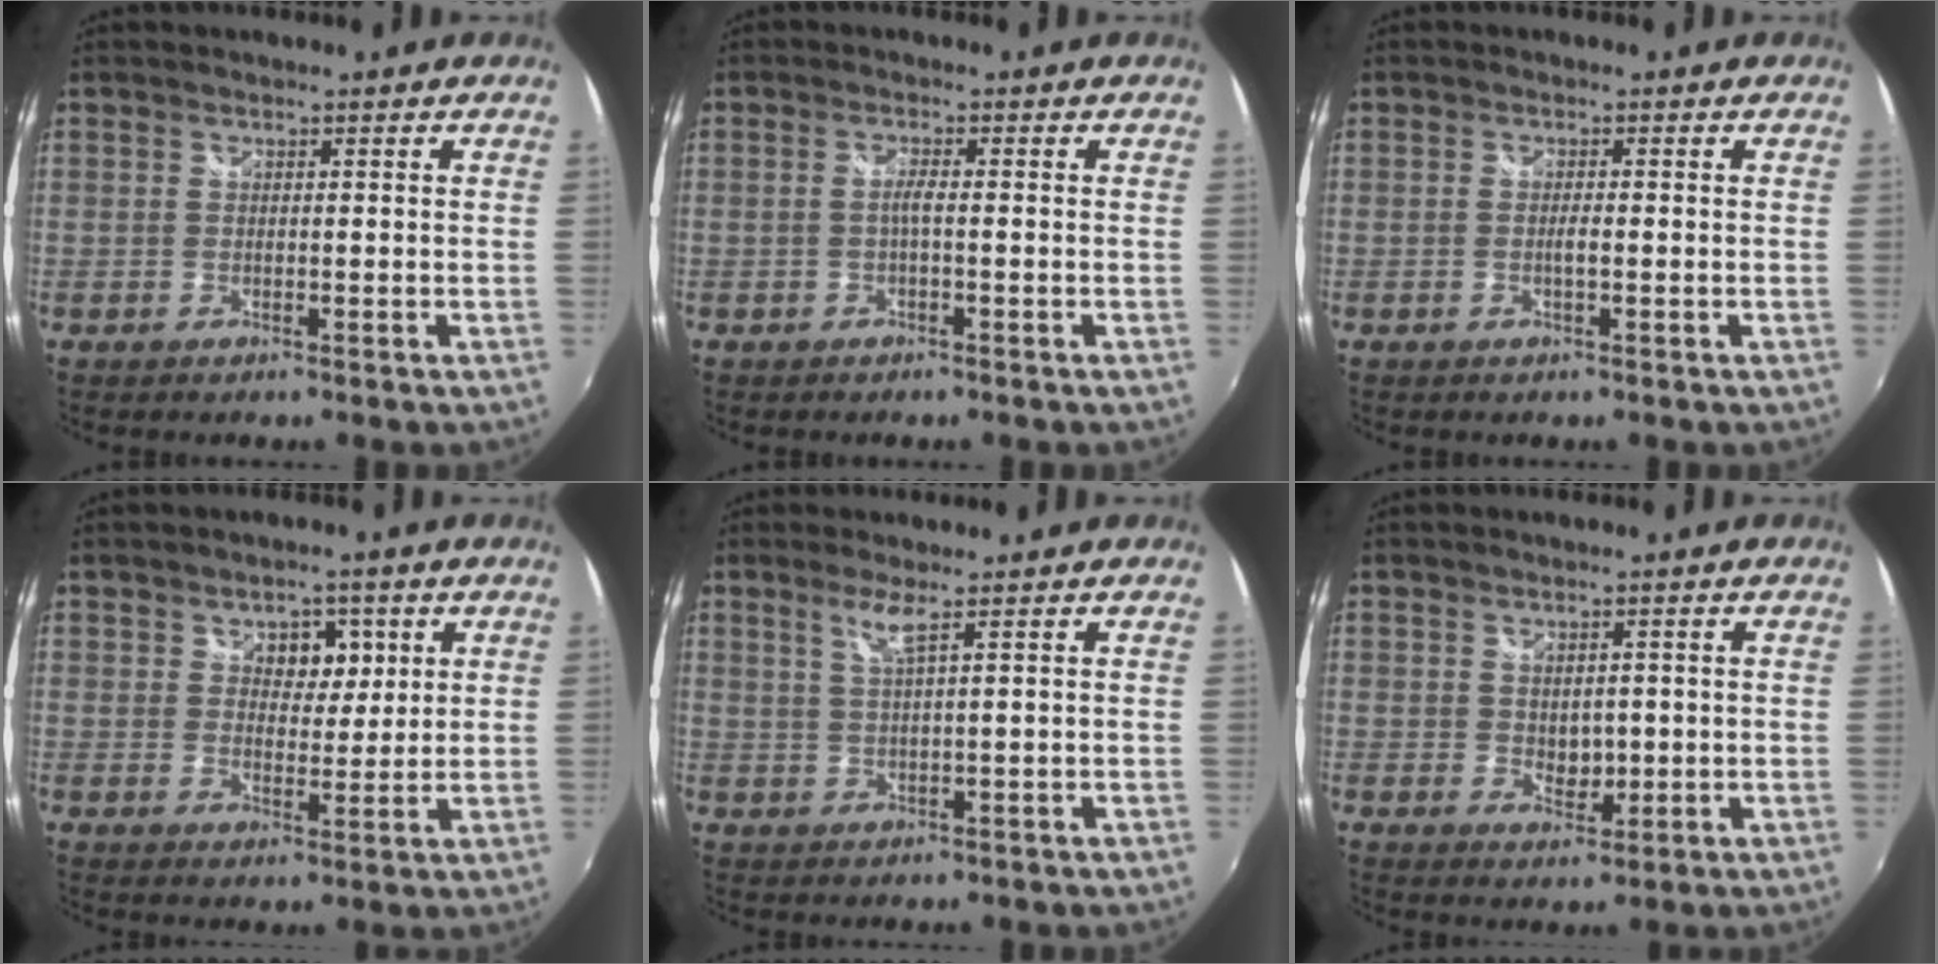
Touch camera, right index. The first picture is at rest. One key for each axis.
{"total": 1.4, "fx": -0.4, "fy": -0.2, "fz": 1.3, "tx": -0.023, "ty": 0.002, "tz": -0.011}
{"total": 1.2, "fx": -0.4, "fy": -0.1, "fz": 1.1, "tx": -0.021, "ty": 0.000, "tz": -0.007}
{"total": 4.9, "fx": 2.0, "fy": 3.5, "fz": 2.8, "tx": -0.033, "ty": 0.004, "tz": 0.032}
{"total": 2.8, "fx": 1.6, "fy": -0.6, "fz": 2.2, "tx": -0.043, "ty": -0.006, "tz": 0.033}
{"total": 3.1, "fx": 0.2, "fy": 2.4, "fz": 2.0, "tx": -0.027, "ty": -0.003, "tz": 0.006}